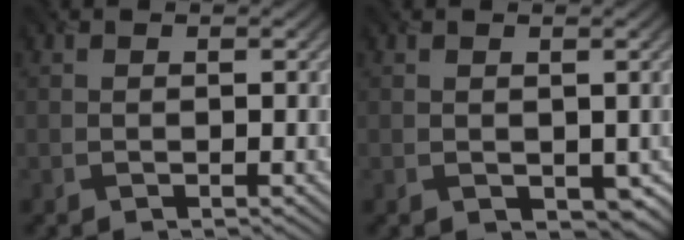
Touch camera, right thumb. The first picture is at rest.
{"total": 1.7, "force": [-0.1, 1.4, 0.8], "torque": [-0.020, -0.011, 0.000]}